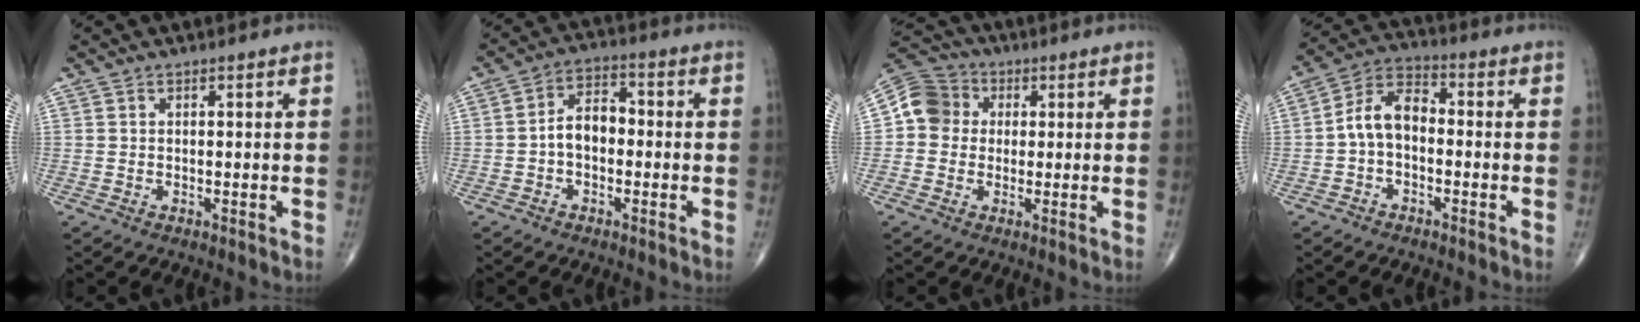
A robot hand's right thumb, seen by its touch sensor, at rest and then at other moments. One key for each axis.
{"total": 6.7, "fx": -1.0, "fy": 4.3, "fz": 5.0, "tx": -0.071, "ty": 0.028, "tz": -0.029}
{"total": 8.1, "fx": 0.7, "fy": 7.5, "fz": 3.1, "tx": -0.039, "ty": 0.020, "tz": -0.001}
{"total": 8.0, "fx": -1.1, "fy": 5.1, "fz": 6.1, "tx": -0.103, "ty": 0.033, "tz": -0.036}